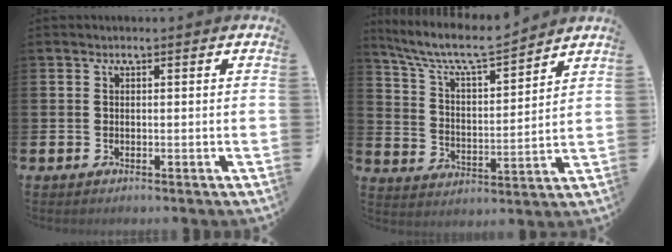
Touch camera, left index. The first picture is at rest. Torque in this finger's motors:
{"motor_torque": [0.63, -1.29, 0.18, 0.06]}